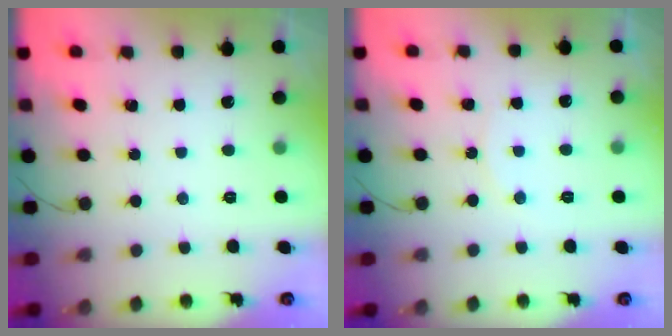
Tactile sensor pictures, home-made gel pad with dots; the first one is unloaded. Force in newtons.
{"total": 4.6, "press": 4.6, "slide": 0.5}